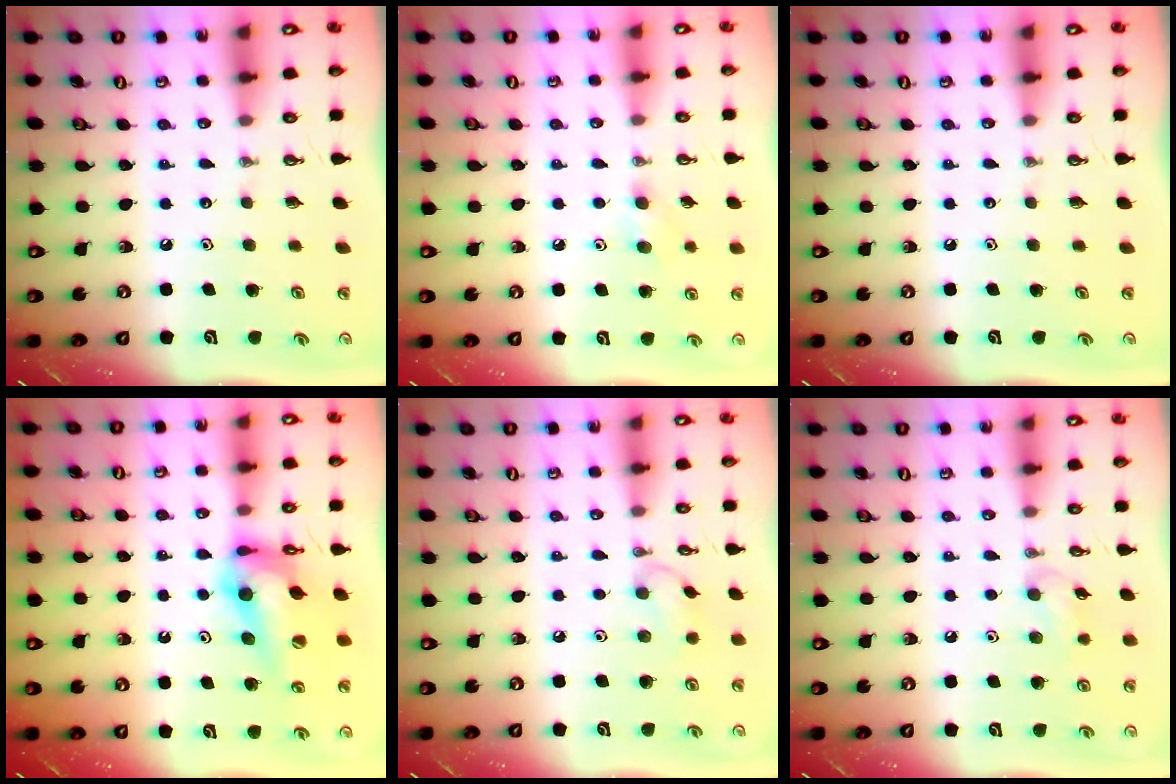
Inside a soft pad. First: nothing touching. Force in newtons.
{"total": 5.2, "press": 5.1, "slide": 0.8}
{"total": 0.0}
{"total": 14.2, "press": 14.2, "slide": 1.5}
{"total": 7.4, "press": 7.3, "slide": 0.5}
{"total": 9.6, "press": 9.1, "slide": 3.3}